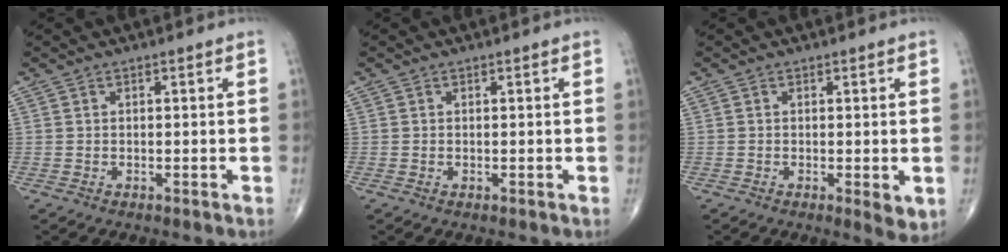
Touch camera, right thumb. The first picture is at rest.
{"total": 0.0}
{"total": 3.3, "force": [-0.6, 1.1, 3.1], "torque": [-0.043, -0.010, -0.010]}